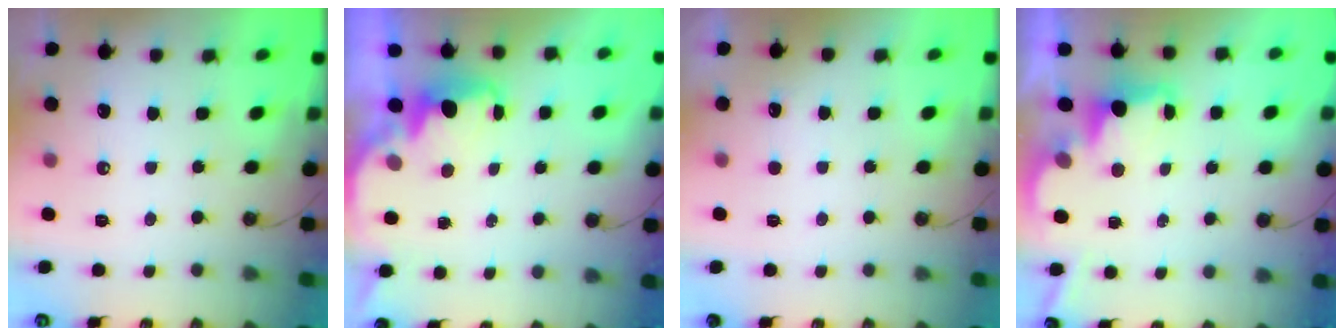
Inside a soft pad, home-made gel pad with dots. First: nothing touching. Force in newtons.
{"total": 2.4, "press": 2.3, "slide": 0.8}
{"total": 2.6, "press": 2.4, "slide": 1.0}
{"total": 2.5, "press": 2.4, "slide": 0.8}